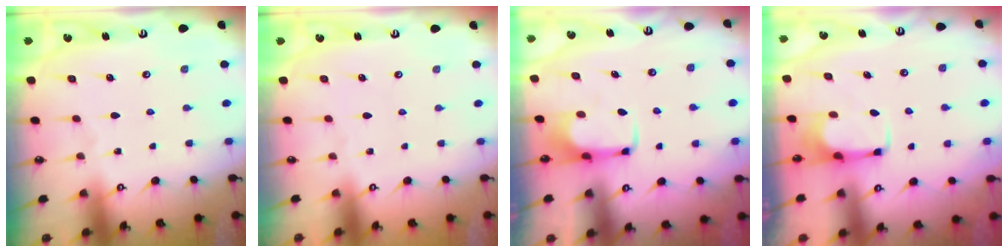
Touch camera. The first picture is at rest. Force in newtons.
{"total": 1.5, "press": 1.4, "slide": 0.6}
{"total": 2.2, "press": 2.1, "slide": 0.4}
{"total": 3.0, "press": 2.9, "slide": 0.5}